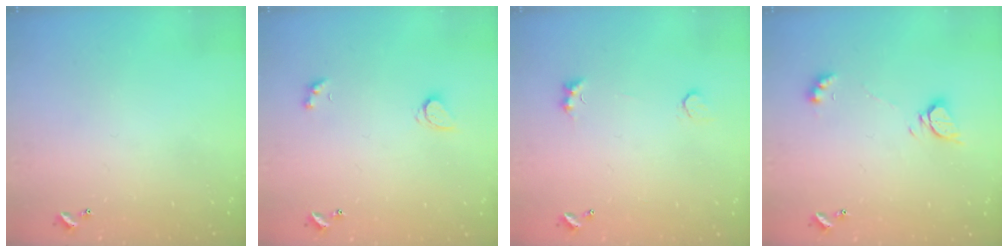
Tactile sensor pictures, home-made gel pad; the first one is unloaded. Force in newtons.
{"total": 2.3, "press": 2.3, "slide": 0.3}
{"total": 1.5, "press": 1.3, "slide": 0.7}
{"total": 4.6, "press": 4.6, "slide": 0.5}